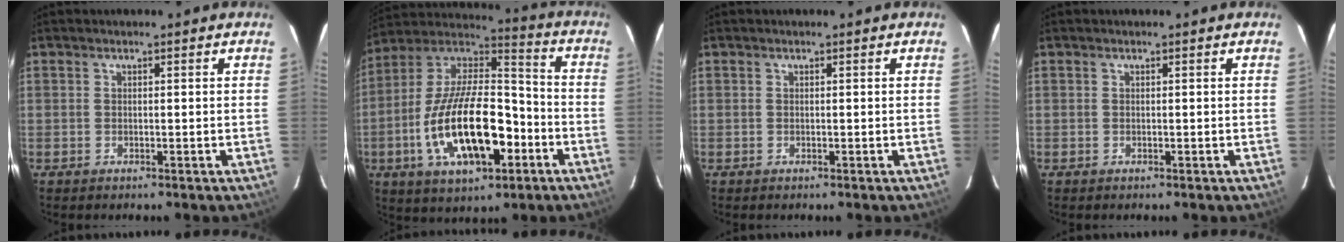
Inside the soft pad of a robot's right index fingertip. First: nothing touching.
{"total": 23.2, "force": [-7.8, 10.4, 19.2], "torque": [-0.373, -0.003, -0.131]}
{"total": 0.0}
{"total": 0.0}